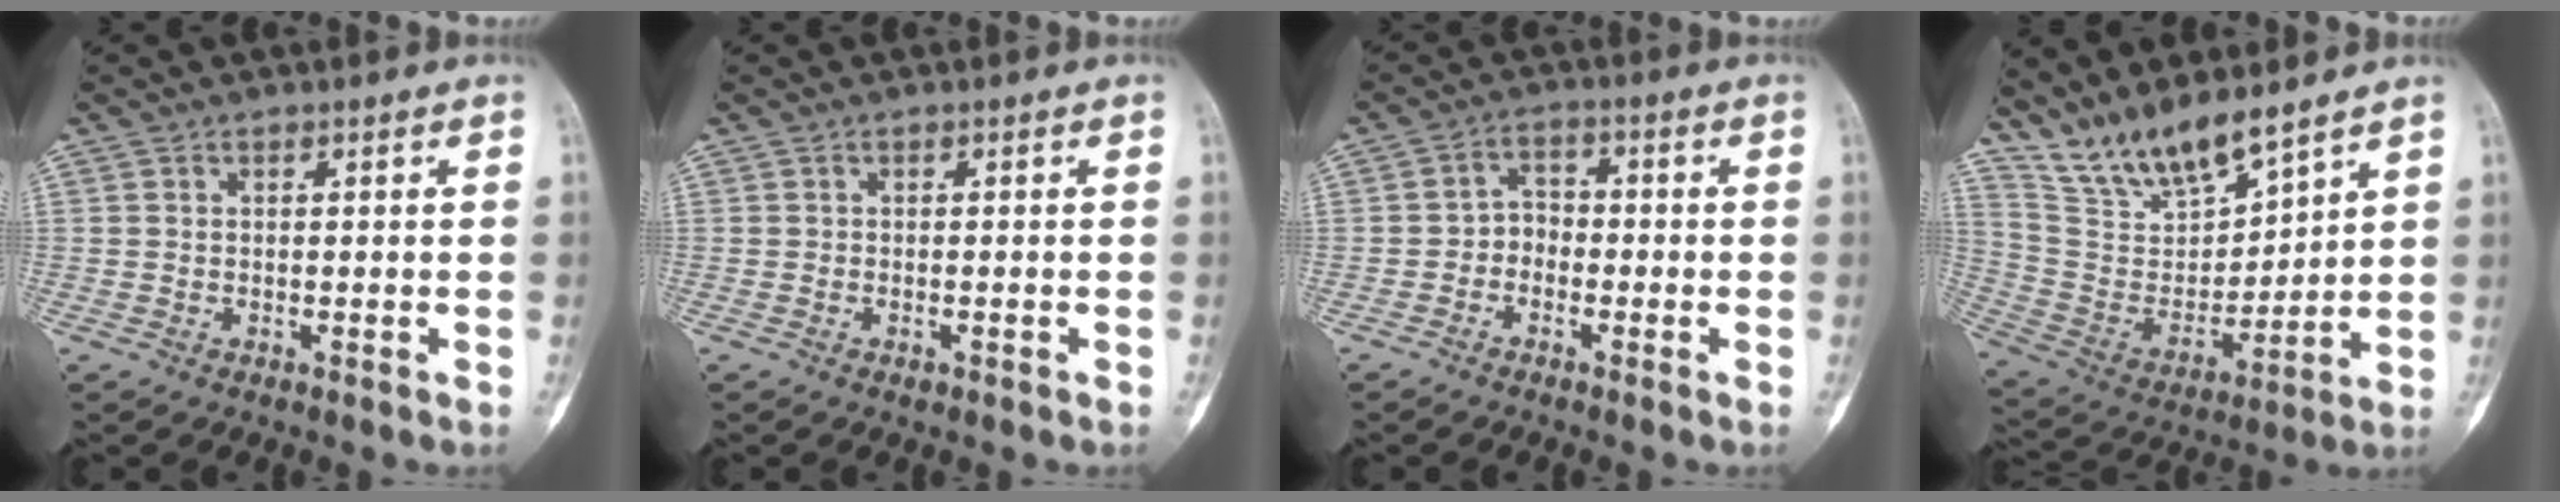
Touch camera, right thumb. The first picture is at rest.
{"total": 0.6, "force": [-0.3, 0.3, 0.5], "torque": [-0.004, 0.004, -0.002]}
{"total": 5.1, "force": [-1.6, 4.2, 2.5], "torque": [-0.007, 0.025, -0.041]}
{"total": 13.4, "force": [11.5, 3.3, 5.8], "torque": [-0.092, -0.060, 0.236]}